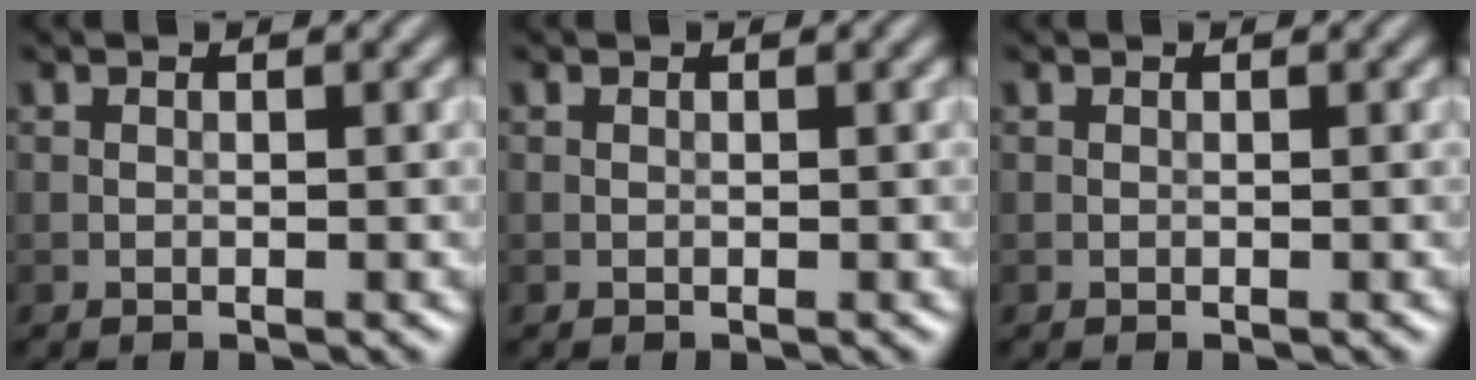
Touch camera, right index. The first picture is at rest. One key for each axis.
{"total": 0.0}
{"total": 0.0}